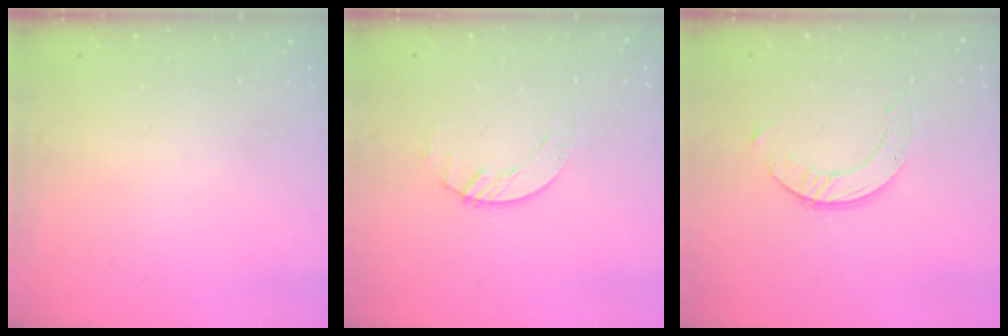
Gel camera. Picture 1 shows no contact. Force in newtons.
{"total": 1.5, "press": 1.5, "slide": 0.2}
{"total": 3.5, "press": 3.5, "slide": 0.3}